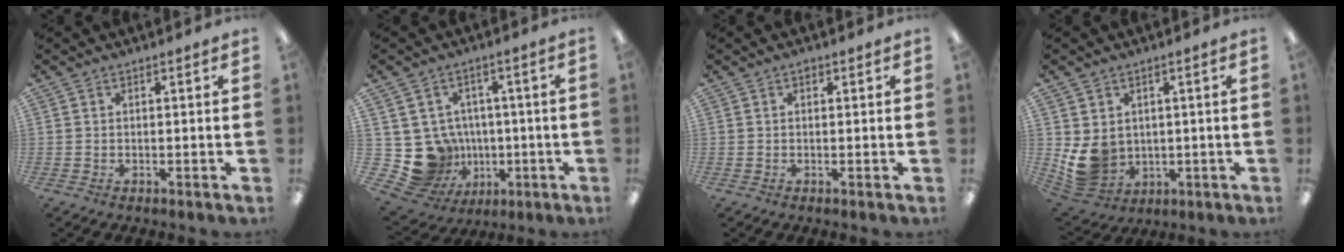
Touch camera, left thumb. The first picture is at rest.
{"total": 11.9, "force": [-1.4, 11.3, 3.3], "torque": [-0.096, -0.004, -0.005]}
{"total": 0.8, "force": [0.4, 0.5, 0.4], "torque": [-0.010, 0.004, 0.007]}
{"total": 8.3, "force": [1.5, 7.3, 3.6], "torque": [-0.087, -0.010, 0.037]}